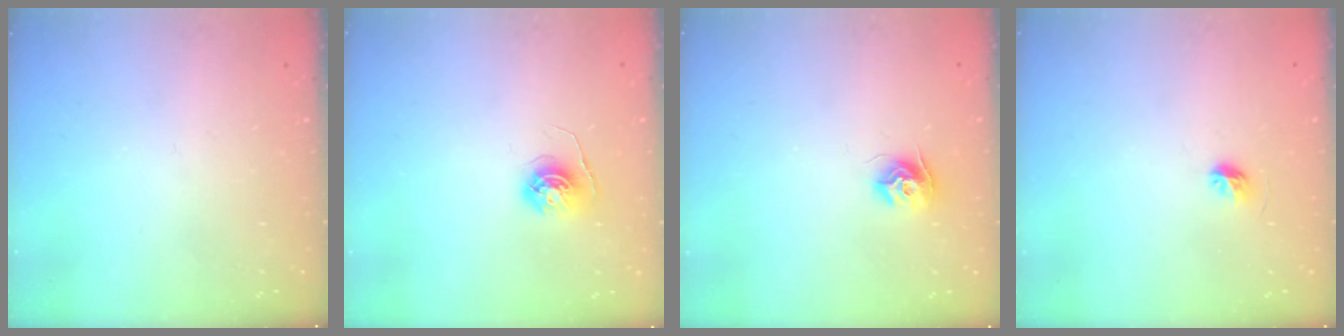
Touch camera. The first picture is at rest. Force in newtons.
{"total": 5.6, "press": 5.5, "slide": 0.6}
{"total": 8.8, "press": 8.8, "slide": 0.2}
{"total": 4.5, "press": 4.3, "slide": 1.4}